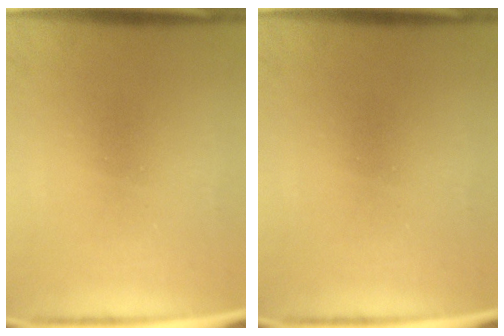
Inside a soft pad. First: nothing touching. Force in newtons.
{"total": 0.0}